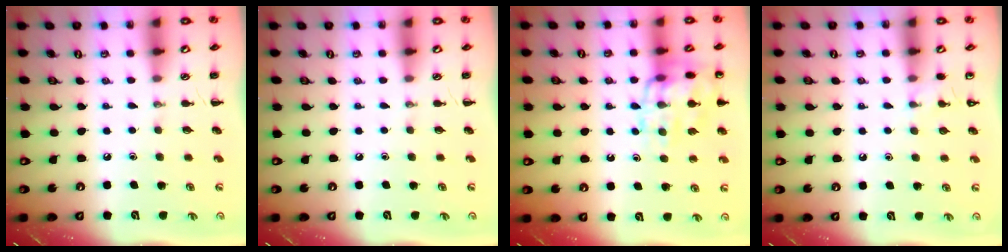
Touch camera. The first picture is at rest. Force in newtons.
{"total": 0.0}
{"total": 13.8, "press": 13.7, "slide": 1.5}
{"total": 3.5, "press": 3.3, "slide": 1.3}